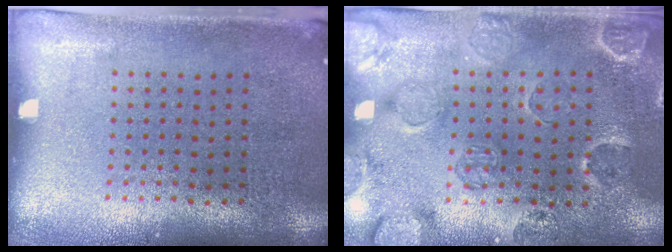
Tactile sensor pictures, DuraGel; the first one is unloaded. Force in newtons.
{"total": 2.5, "press": 2.0, "slide": 1.5}